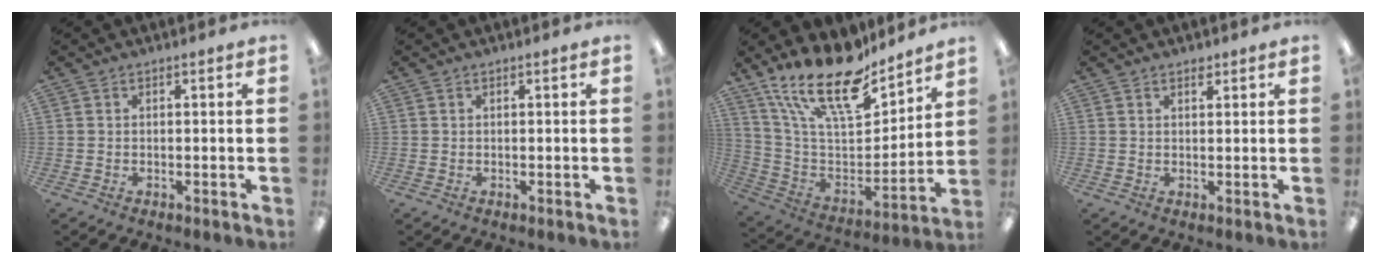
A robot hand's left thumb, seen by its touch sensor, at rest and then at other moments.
{"total": 0.0}
{"total": 21.3, "force": [16.5, 7.3, 11.2], "torque": [-0.225, -0.112, 0.292]}
{"total": 1.6, "force": [1.4, 0.6, 0.6], "torque": [-0.006, -0.004, 0.024]}